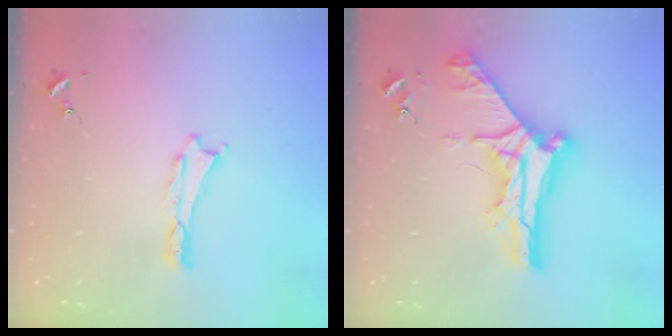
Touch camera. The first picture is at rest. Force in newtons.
{"total": 10.1, "press": 10.1, "slide": 1.0}